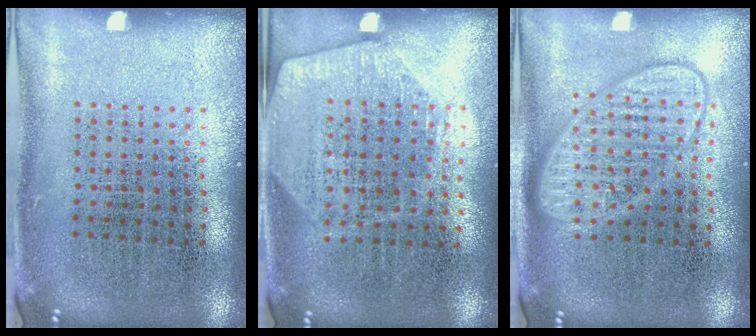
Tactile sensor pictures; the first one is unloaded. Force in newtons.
{"total": 2.0, "press": 1.7, "slide": 0.9}
{"total": 2.9, "press": 2.9, "slide": 0.5}